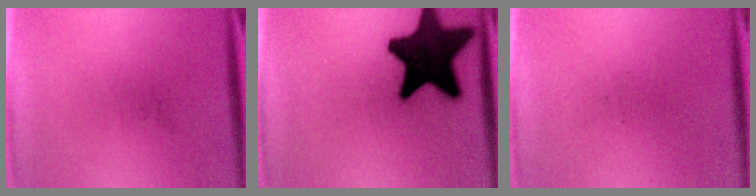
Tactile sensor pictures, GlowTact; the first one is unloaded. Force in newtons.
{"total": 19.4}
{"total": 0.0}